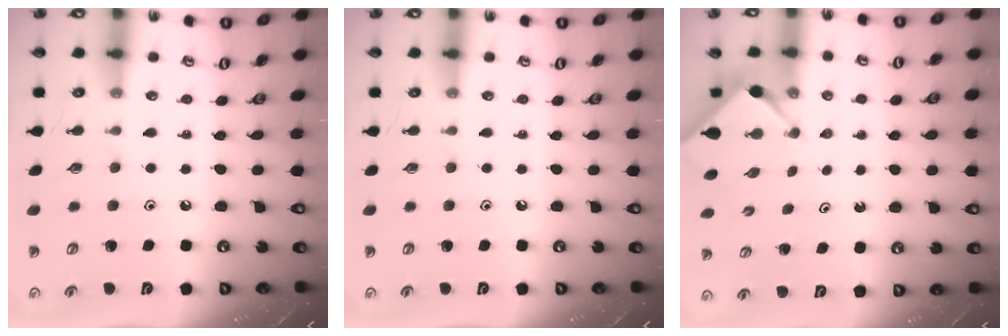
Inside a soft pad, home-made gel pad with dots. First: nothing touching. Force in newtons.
{"total": 0.0}
{"total": 2.9, "press": 2.9, "slide": 0.4}